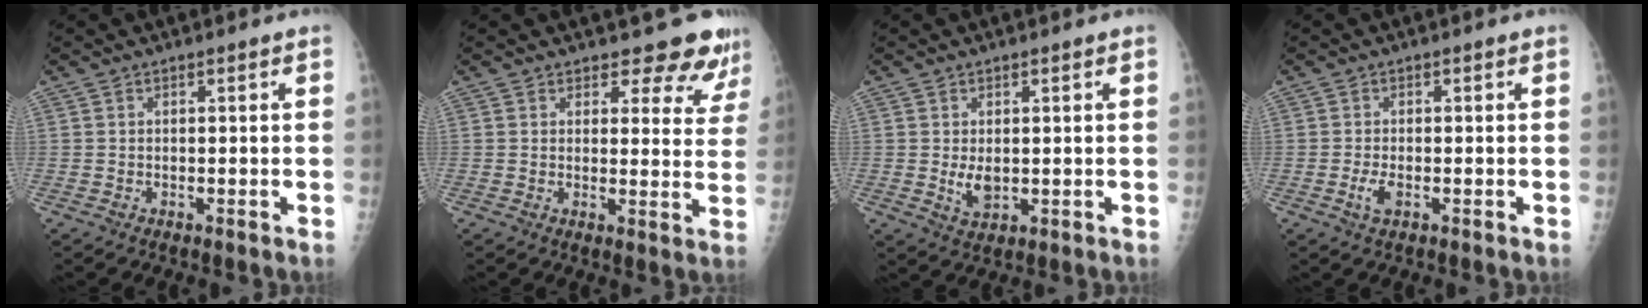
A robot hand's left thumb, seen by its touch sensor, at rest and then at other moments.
{"total": 9.8, "force": [8.9, 3.6, 1.7], "torque": [0.025, -0.059, 0.083]}
{"total": 3.6, "force": [0.2, 2.3, 2.8], "torque": [-0.041, -0.010, 0.012]}
{"total": 2.4, "force": [-0.8, 1.2, 2.0], "torque": [-0.046, -0.003, -0.016]}